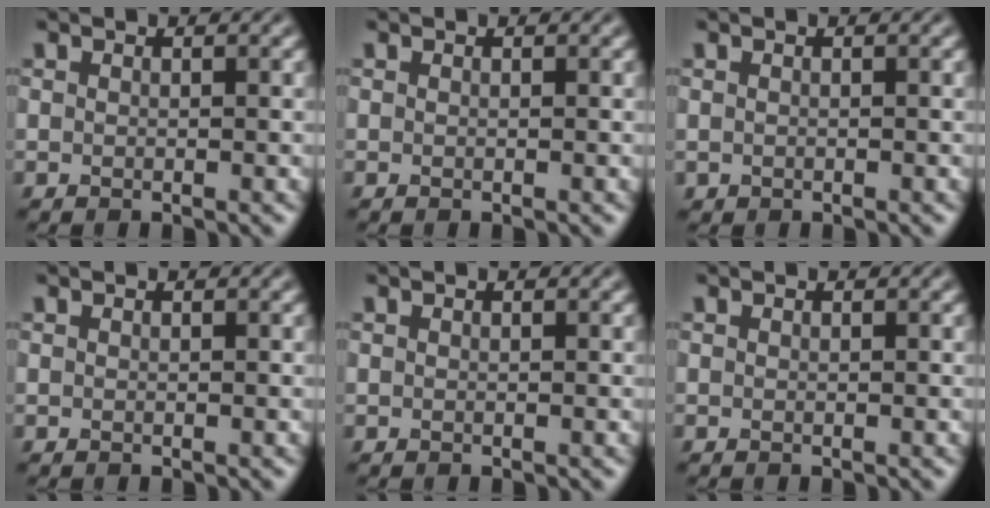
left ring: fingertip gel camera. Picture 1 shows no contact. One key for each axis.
{"total": 0.0}
{"total": 0.0}
{"total": 0.0}
{"total": 0.0}
{"total": 0.0}